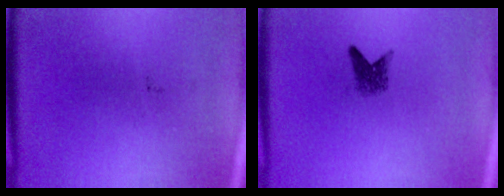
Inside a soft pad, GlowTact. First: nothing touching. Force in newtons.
{"total": 1.9}